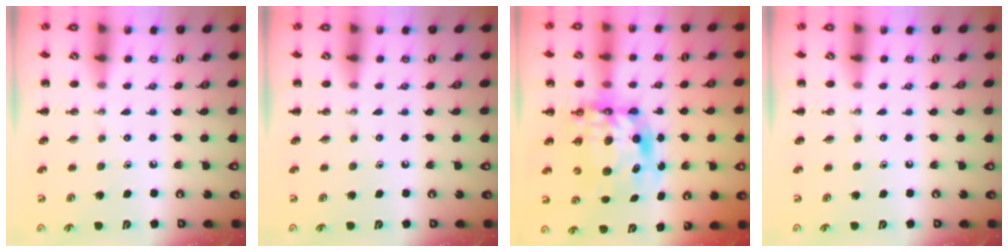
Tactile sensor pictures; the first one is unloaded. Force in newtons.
{"total": 0.0}
{"total": 11.9, "press": 11.6, "slide": 2.4}
{"total": 0.0}